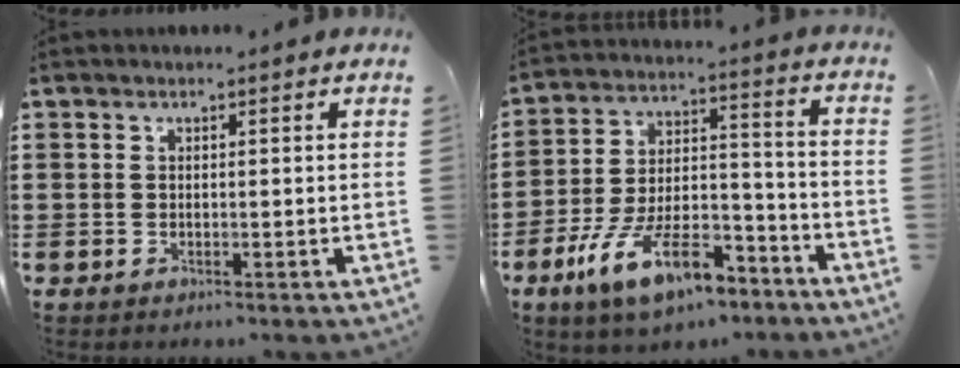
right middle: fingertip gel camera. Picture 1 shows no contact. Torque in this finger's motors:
{"motor_torque": [2.14, 0.00, 0.47, 0.21]}